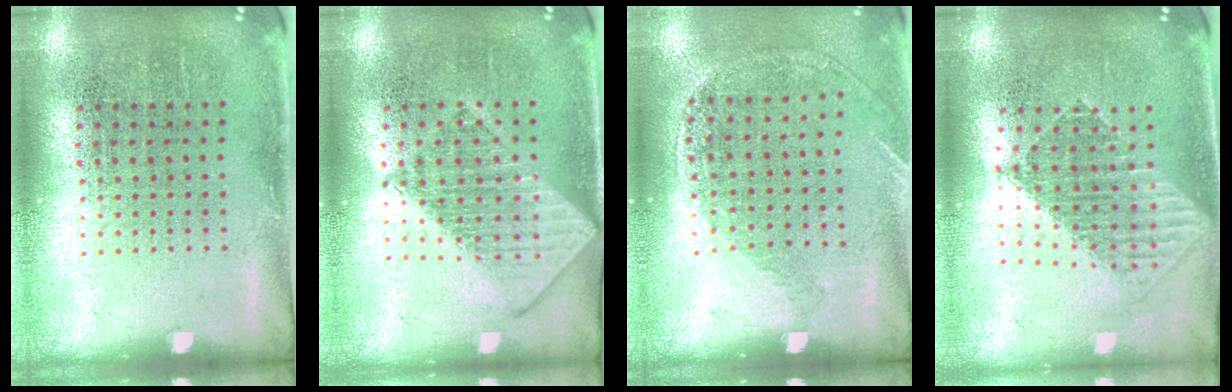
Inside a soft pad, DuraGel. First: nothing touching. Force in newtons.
{"total": 2.0, "press": 2.0, "slide": 0.2}
{"total": 1.2, "press": 1.1, "slide": 0.5}
{"total": 1.7, "press": 1.5, "slide": 0.9}